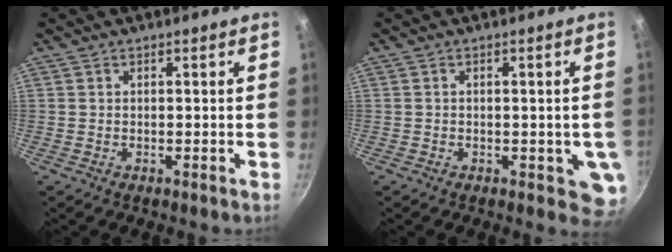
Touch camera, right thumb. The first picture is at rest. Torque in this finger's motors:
{"motor_torque": [1.39, 1.34, 0.78, -0.89, 0.18]}